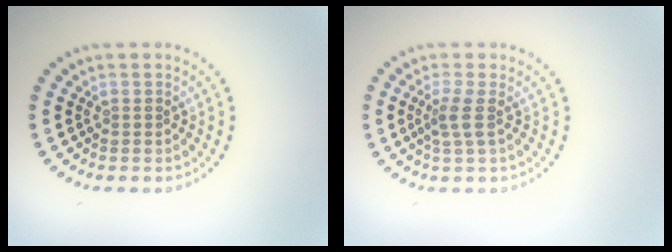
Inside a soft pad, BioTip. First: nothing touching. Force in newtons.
{"total": 2.0, "press": 1.6, "slide": 1.3}